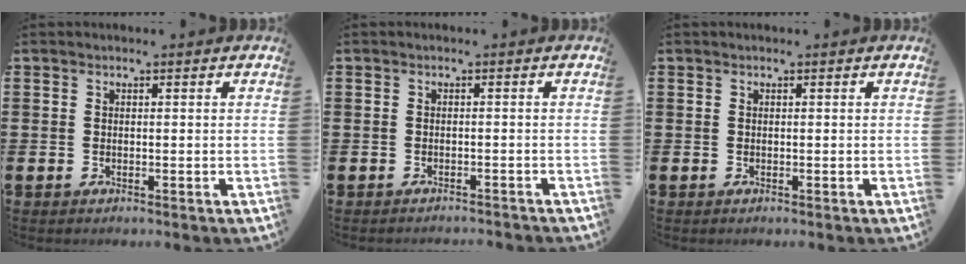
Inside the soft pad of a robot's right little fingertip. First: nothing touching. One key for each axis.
{"total": 0.8, "fx": -0.8, "fy": -0.1, "fz": 0.0, "tx": -0.001, "ty": 0.000, "tz": -0.016}
{"total": 0.0}